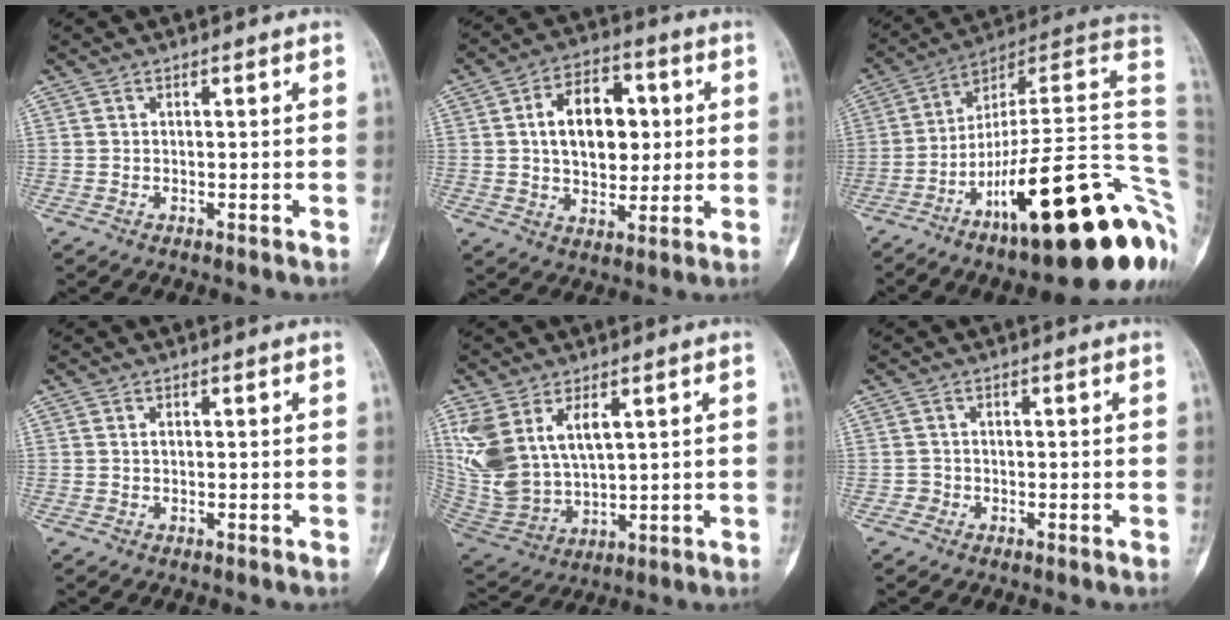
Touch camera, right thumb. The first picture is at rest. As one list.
[{"total": 14.0, "force": [2.2, 9.1, 10.4], "torque": [-0.122, 0.010, 0.035]}, {"total": 27.4, "force": [-8.1, 6.9, 25.3], "torque": [-0.272, 0.080, -0.117]}, {"total": 0.5, "force": [0.2, 0.3, 0.4], "torque": [-0.003, 0.002, 0.004]}, {"total": 14.6, "force": [5.7, 8.3, 10.5], "torque": [-0.217, -0.018, 0.137]}, {"total": 1.1, "force": [-0.4, 1.0, -0.2], "torque": [0.016, 0.009, -0.014]}]